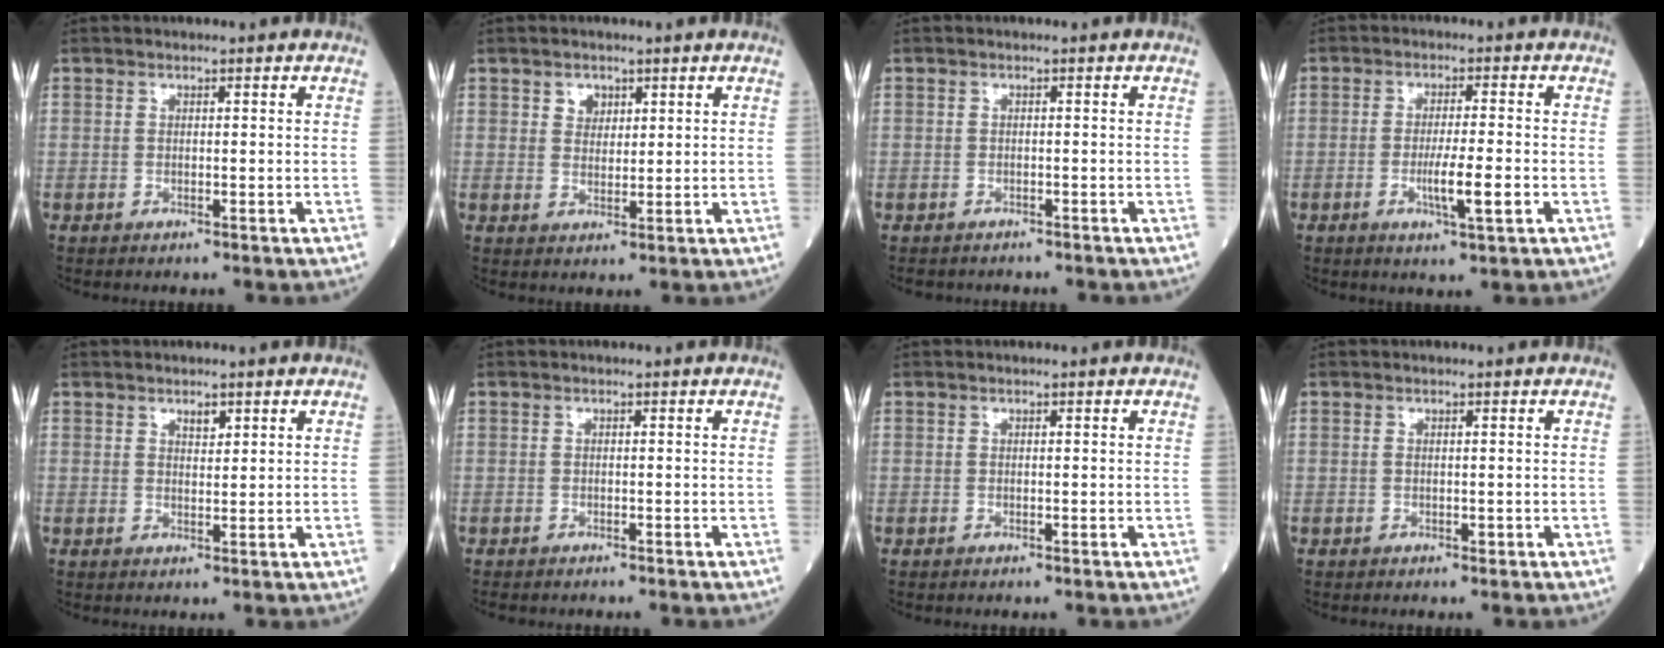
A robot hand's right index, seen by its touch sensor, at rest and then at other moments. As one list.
[{"total": 2.4, "force": [1.4, 1.8, 0.9], "torque": [-0.014, 0.001, 0.023]}, {"total": 2.5, "force": [-2.2, 1.0, 0.1], "torque": [-0.002, 0.000, -0.034]}, {"total": 5.8, "force": [-1.7, 0.2, 5.6], "torque": [-0.098, -0.009, -0.027]}, {"total": 1.6, "force": [1.1, 0.6, 1.0], "torque": [-0.014, -0.003, 0.019]}, {"total": 2.0, "force": [-1.8, 0.5, 0.6], "torque": [-0.008, -0.004, -0.023]}, {"total": 0.0}, {"total": 0.7, "force": [0.0, 0.4, 0.6], "torque": [-0.014, -0.002, 0.003]}]